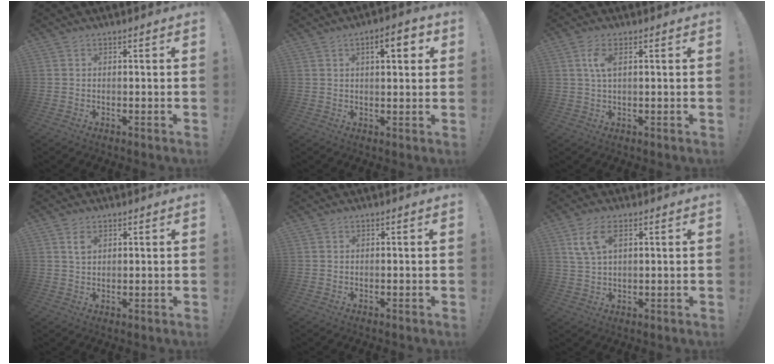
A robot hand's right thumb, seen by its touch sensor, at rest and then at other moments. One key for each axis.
{"total": 6.9, "fx": 2.7, "fy": 2.2, "fz": 6.0, "tx": -0.071, "ty": -0.007, "tz": 0.034}
{"total": 4.5, "fx": 1.3, "fy": 1.8, "fz": 4.0, "tx": -0.079, "ty": -0.003, "tz": 0.018}
{"total": 3.2, "fx": 1.9, "fy": 1.8, "fz": 1.9, "tx": -0.032, "ty": -0.003, "tz": 0.033}
{"total": 0.0}
{"total": 7.7, "fx": 3.2, "fy": 3.8, "fz": 5.8, "tx": -0.111, "ty": -0.007, "tz": 0.058}